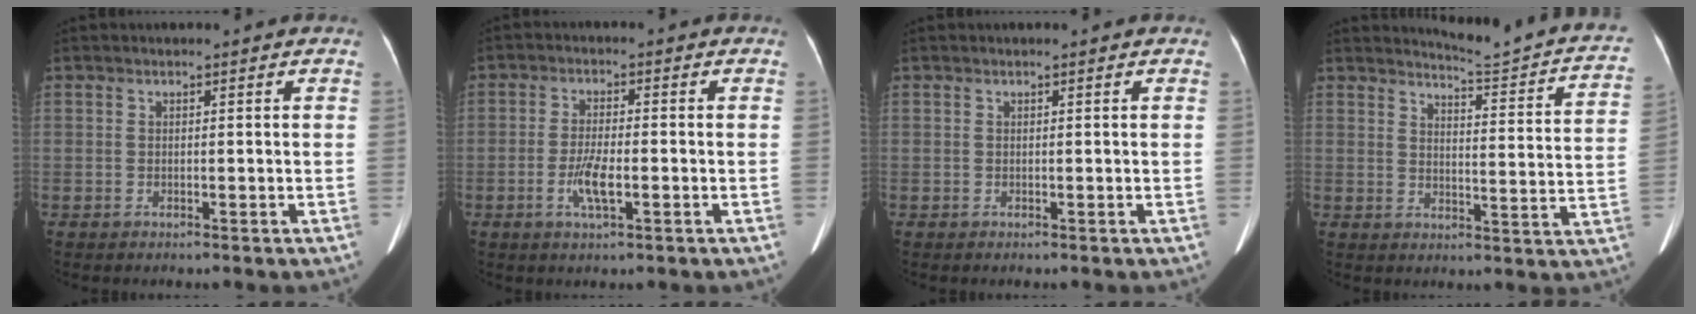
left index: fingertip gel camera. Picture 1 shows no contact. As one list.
[{"total": 4.6, "force": [-1.6, 1.0, 4.2], "torque": [-0.088, -0.003, -0.029]}, {"total": 0.0}, {"total": 14.8, "force": [13.9, 0.6, 5.1], "torque": [-0.062, -0.072, 0.150]}]